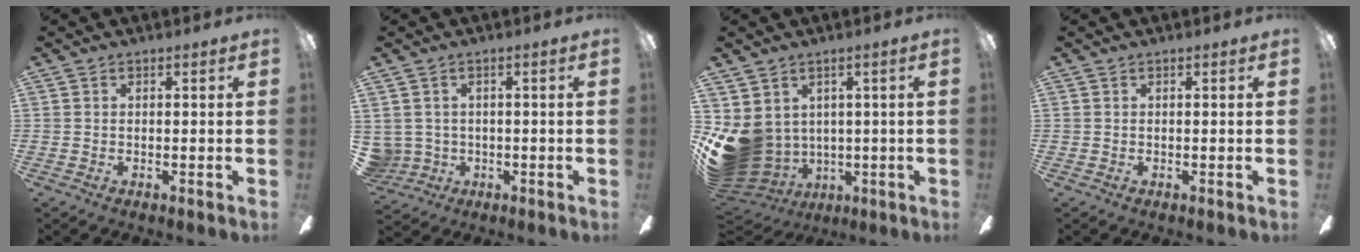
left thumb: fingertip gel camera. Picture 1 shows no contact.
{"total": 3.8, "force": [0.3, 3.7, 0.5], "torque": [-0.035, 0.004, 0.005]}
{"total": 12.2, "force": [-0.3, 10.7, 5.8], "torque": [-0.155, -0.014, 0.004]}
{"total": 0.0}